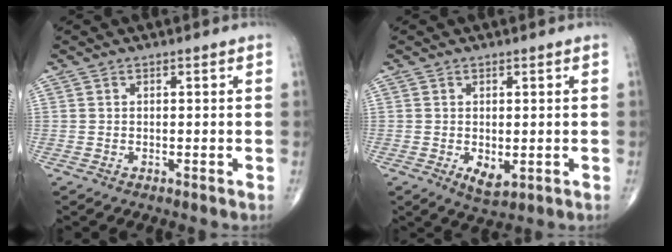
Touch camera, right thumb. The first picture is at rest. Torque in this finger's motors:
{"motor_torque": [-0.11, 0.53, 0.22, 0.20, 0.05]}